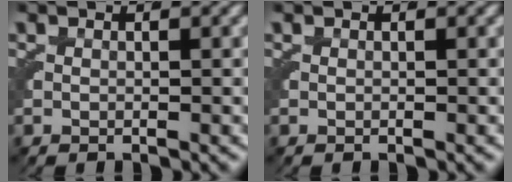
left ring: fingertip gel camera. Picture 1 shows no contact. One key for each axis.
{"total": 0.0}